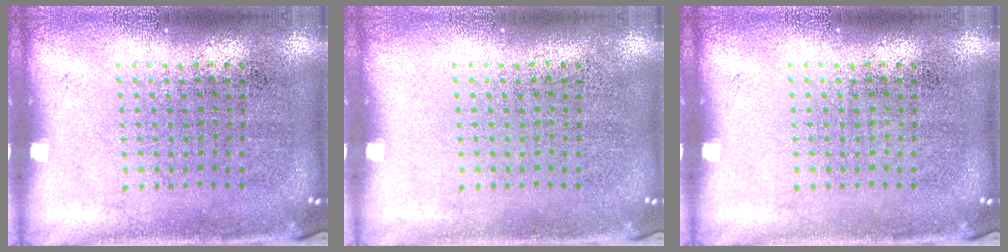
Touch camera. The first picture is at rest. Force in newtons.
{"total": 0.0}
{"total": 0.0}